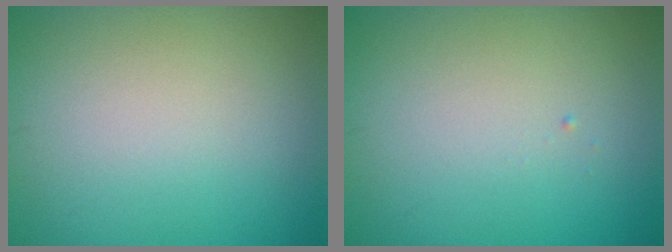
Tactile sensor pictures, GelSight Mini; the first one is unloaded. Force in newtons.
{"total": 0.0}